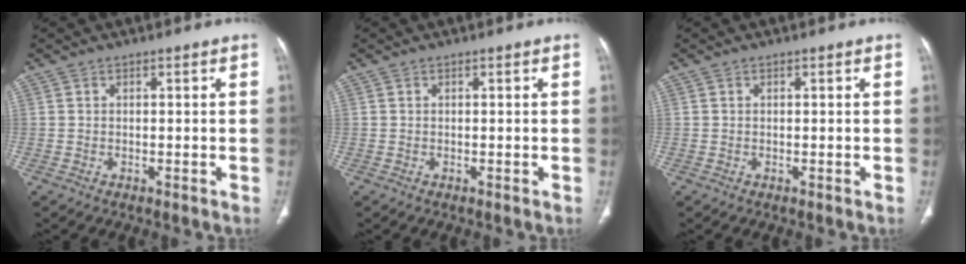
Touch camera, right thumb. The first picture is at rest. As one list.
[{"total": 0.0}, {"total": 0.0}]